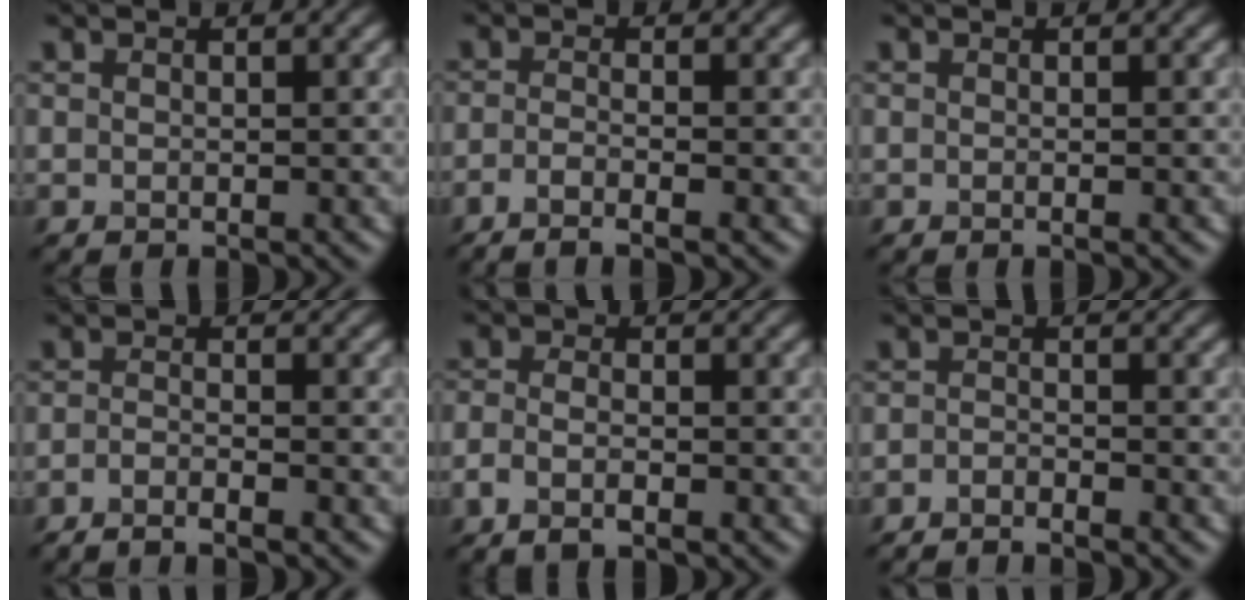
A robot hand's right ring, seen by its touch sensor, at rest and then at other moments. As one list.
[{"total": 3.0, "force": [-1.7, 0.7, 2.4], "torque": [-0.039, -0.006, -0.041]}, {"total": 0.7, "force": [-0.2, 0.2, 0.7], "torque": [-0.007, -0.004, -0.004]}, {"total": 2.5, "force": [-1.7, 0.4, 1.8], "torque": [-0.030, -0.003, -0.041]}, {"total": 2.8, "force": [-1.4, 1.2, 2.1], "torque": [-0.040, -0.008, -0.026]}, {"total": 2.0, "force": [-1.7, 0.2, 0.9], "torque": [-0.015, -0.005, -0.037]}]